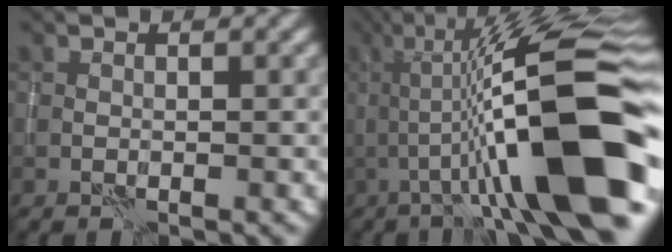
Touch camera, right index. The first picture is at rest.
{"total": 15.3, "force": [-1.6, 2.6, 14.9], "torque": [-0.216, 0.037, -0.029]}